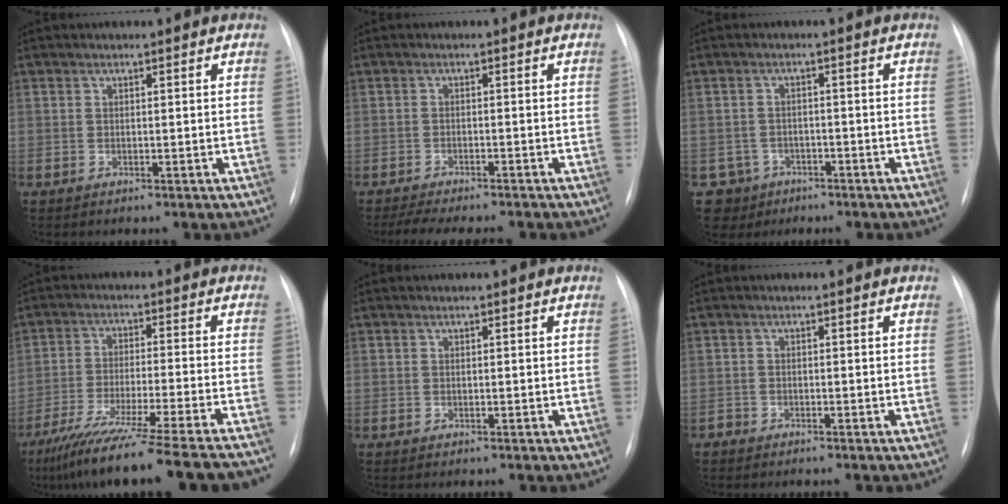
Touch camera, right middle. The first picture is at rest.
{"total": 10.3, "force": [-9.1, 1.5, 4.6], "torque": [-0.063, -0.007, -0.125]}
{"total": 5.0, "force": [-2.8, 4.2, -0.5], "torque": [0.010, 0.010, -0.042]}
{"total": 22.5, "force": [-19.0, -1.1, 12.0], "torque": [-0.152, -0.067, -0.288]}
{"total": 0.0}
{"total": 0.9, "force": [-0.8, 0.4, -0.1], "torque": [-0.001, 0.002, -0.018]}